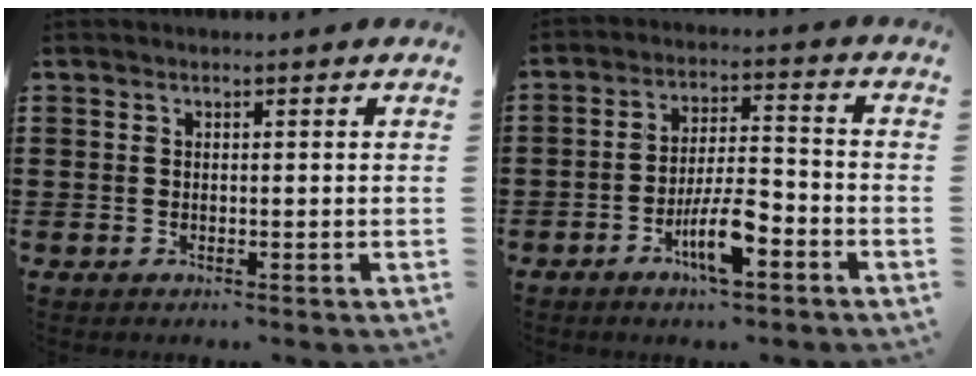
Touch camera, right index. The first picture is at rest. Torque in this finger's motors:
{"motor_torque": [2.14, 0.00, 0.58, 0.16]}